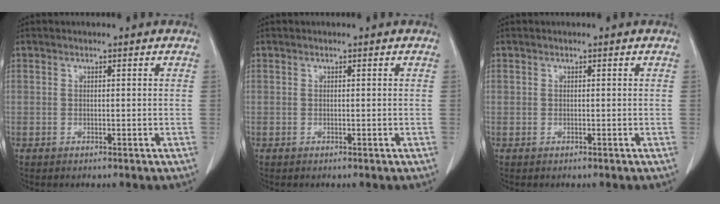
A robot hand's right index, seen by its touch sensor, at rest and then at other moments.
{"total": 0.0}
{"total": 0.0}